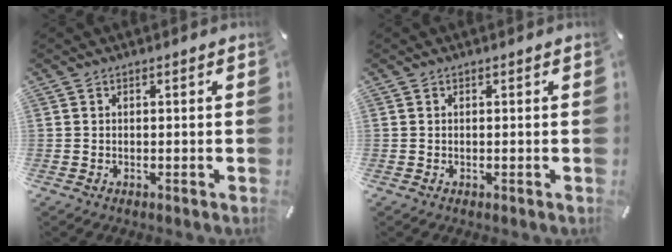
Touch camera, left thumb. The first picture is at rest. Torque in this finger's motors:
{"motor_torque": [0.00, 0.00, -0.04, 0.03, 0.00]}